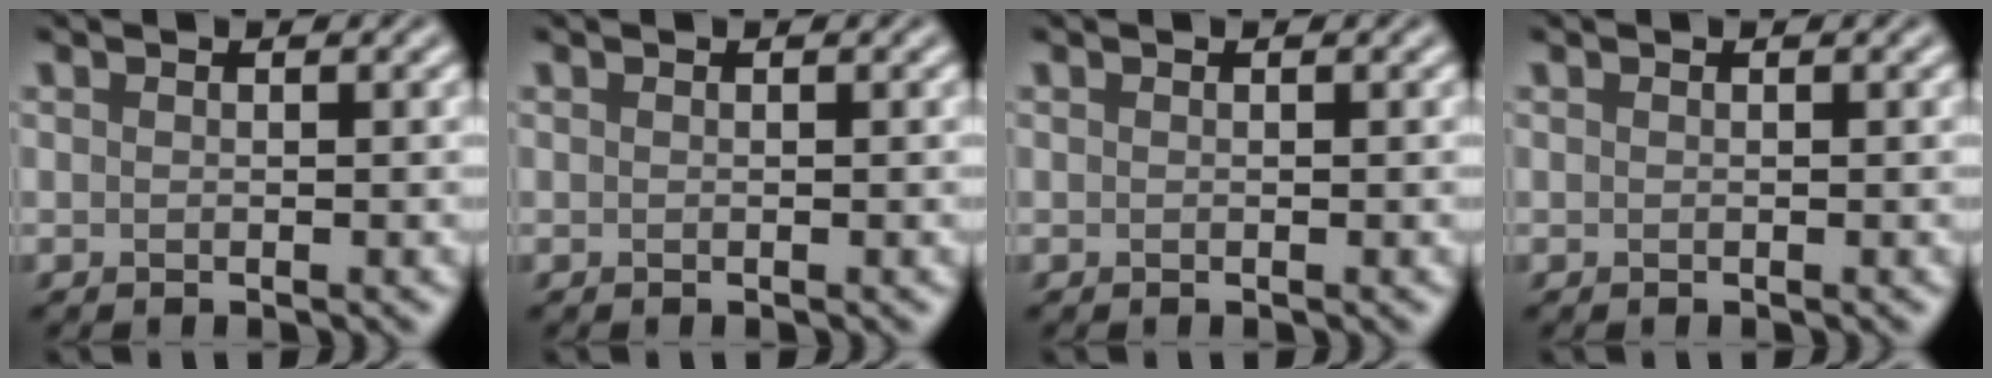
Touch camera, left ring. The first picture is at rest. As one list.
[{"total": 0.0}, {"total": 0.0}, {"total": 0.0}]